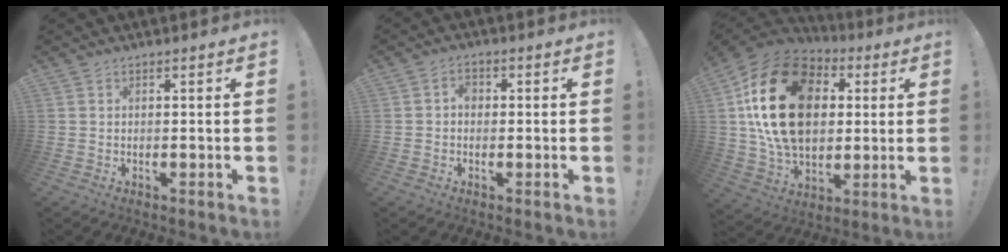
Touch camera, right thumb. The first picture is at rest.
{"total": 2.7, "force": [-0.4, 1.9, 1.8], "torque": [-0.026, 0.007, -0.011]}
{"total": 26.8, "force": [5.3, 18.4, 18.8], "torque": [-0.334, -0.004, 0.102]}